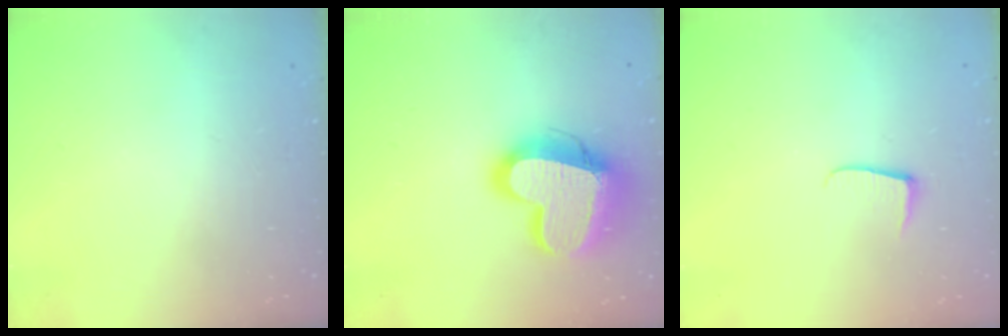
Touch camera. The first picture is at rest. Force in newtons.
{"total": 19.4, "press": 19.3, "slide": 1.7}
{"total": 5.4, "press": 5.3, "slide": 0.5}